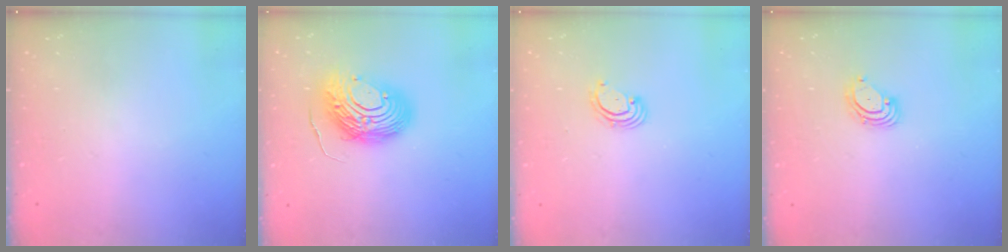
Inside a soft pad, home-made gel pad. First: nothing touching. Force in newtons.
{"total": 13.3, "press": 13.2, "slide": 1.2}
{"total": 2.6, "press": 2.6, "slide": 0.3}
{"total": 3.6, "press": 3.6, "slide": 0.3}